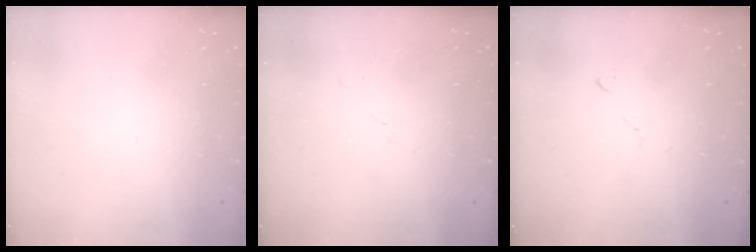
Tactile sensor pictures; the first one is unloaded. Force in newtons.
{"total": 7.3, "press": 7.3, "slide": 0.6}
{"total": 6.2, "press": 6.1, "slide": 0.8}